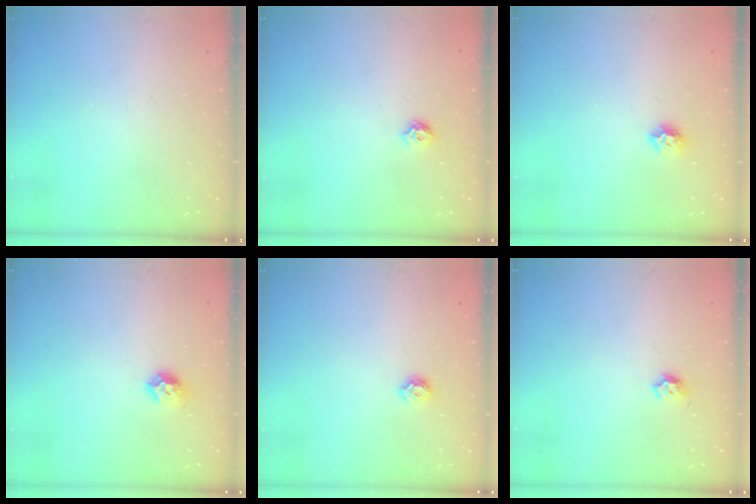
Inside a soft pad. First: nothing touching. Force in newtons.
{"total": 5.1, "press": 5.0, "slide": 0.9}
{"total": 6.7, "press": 6.7, "slide": 0.8}
{"total": 8.2, "press": 8.2, "slide": 0.7}
{"total": 6.1, "press": 6.1, "slide": 0.8}
{"total": 4.0, "press": 3.9, "slide": 0.7}